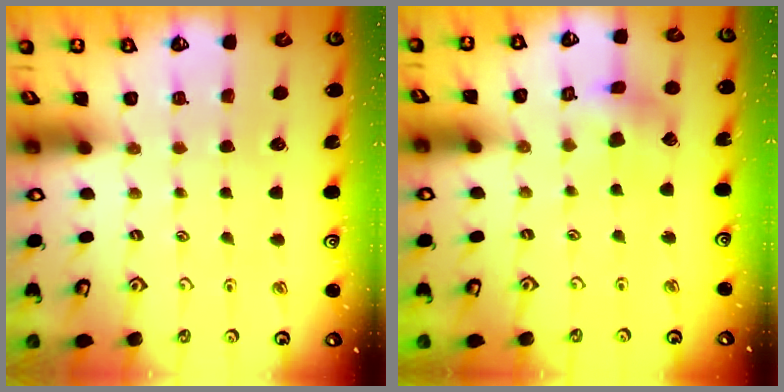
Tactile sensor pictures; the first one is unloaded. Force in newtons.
{"total": 5.4, "press": 5.3, "slide": 0.7}